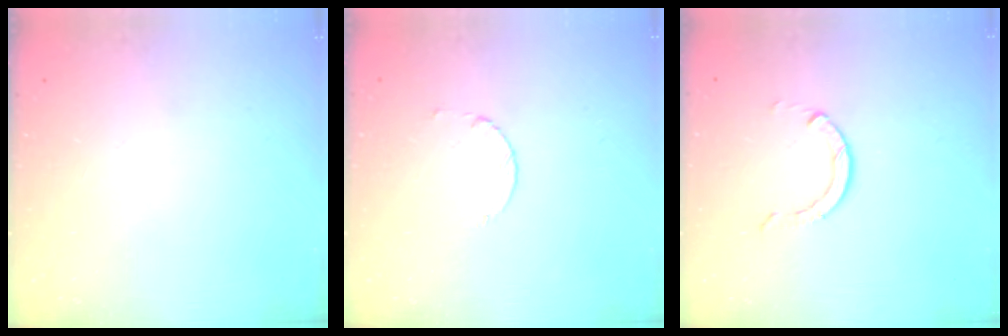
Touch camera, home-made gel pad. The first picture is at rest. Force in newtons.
{"total": 2.3, "press": 2.3, "slide": 0.3}
{"total": 2.9, "press": 2.9, "slide": 0.4}